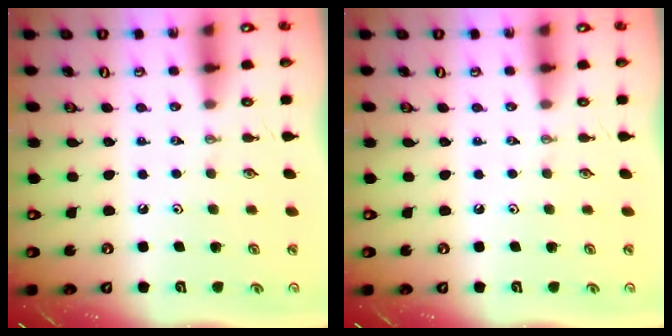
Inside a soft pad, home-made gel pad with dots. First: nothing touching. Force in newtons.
{"total": 0.0}